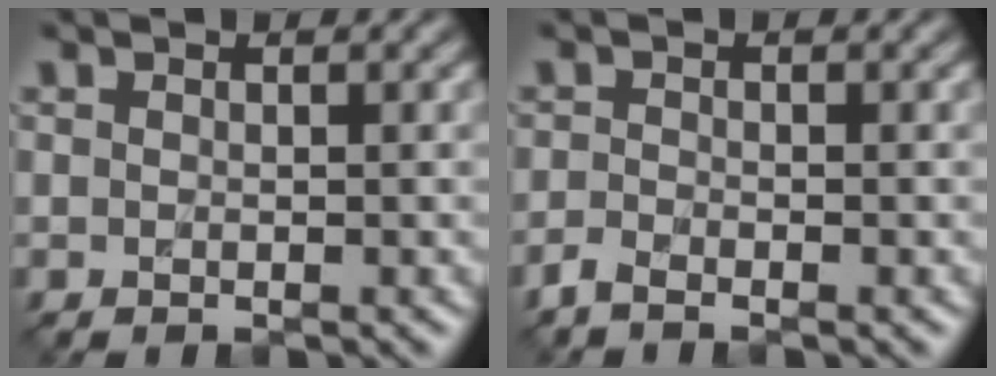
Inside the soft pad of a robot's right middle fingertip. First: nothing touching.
{"total": 1.1, "force": [-1.0, -0.1, 0.1], "torque": [-0.011, -0.002, -0.029]}